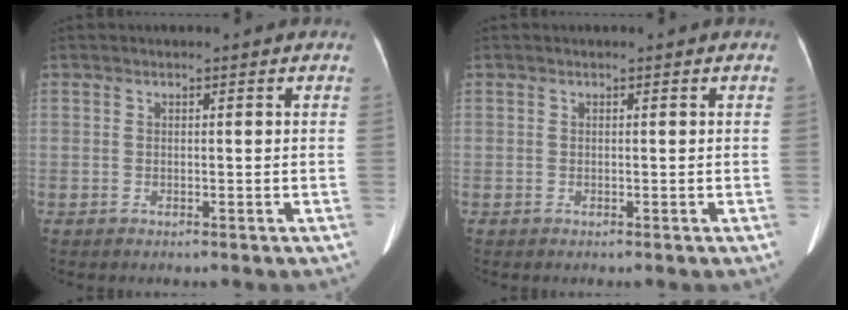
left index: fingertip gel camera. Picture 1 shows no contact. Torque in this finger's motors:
{"motor_torque": [0.08, -0.08, -0.01, -0.01]}